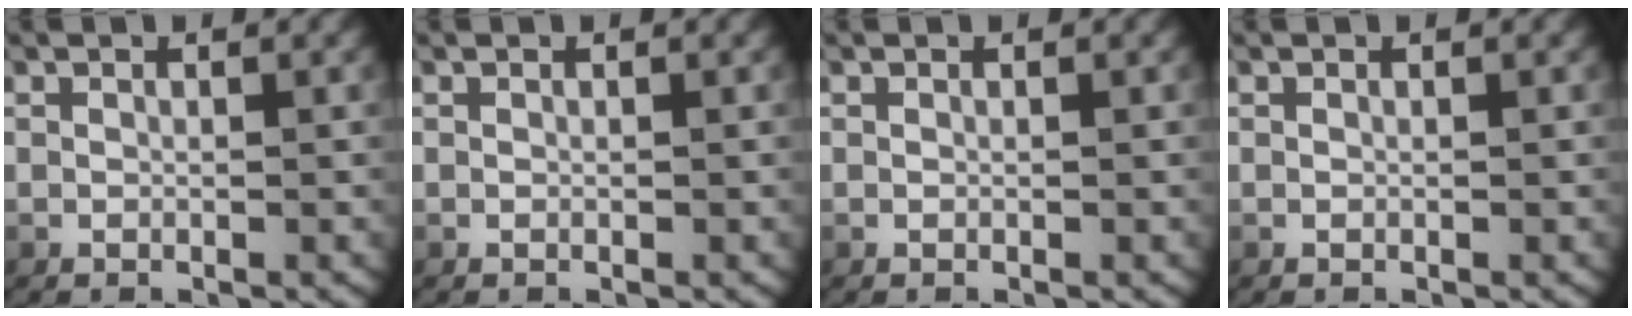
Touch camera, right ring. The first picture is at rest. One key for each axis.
{"total": 0.0}
{"total": 0.0}
{"total": 0.0}